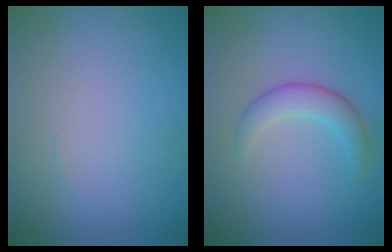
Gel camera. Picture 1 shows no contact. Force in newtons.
{"total": 2.8, "press": 2.8, "slide": 0.1}